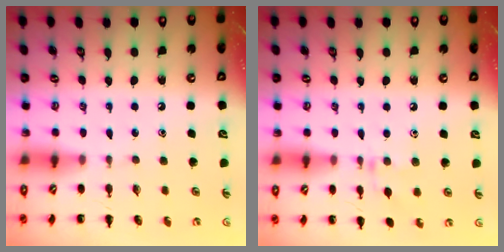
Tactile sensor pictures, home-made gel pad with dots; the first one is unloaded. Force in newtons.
{"total": 7.0, "press": 6.7, "slide": 1.9}